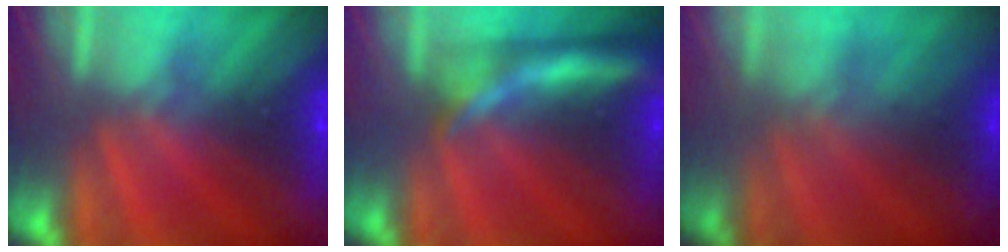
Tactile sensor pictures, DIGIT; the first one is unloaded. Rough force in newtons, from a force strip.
{"total": 7.2}
{"total": 3.7}